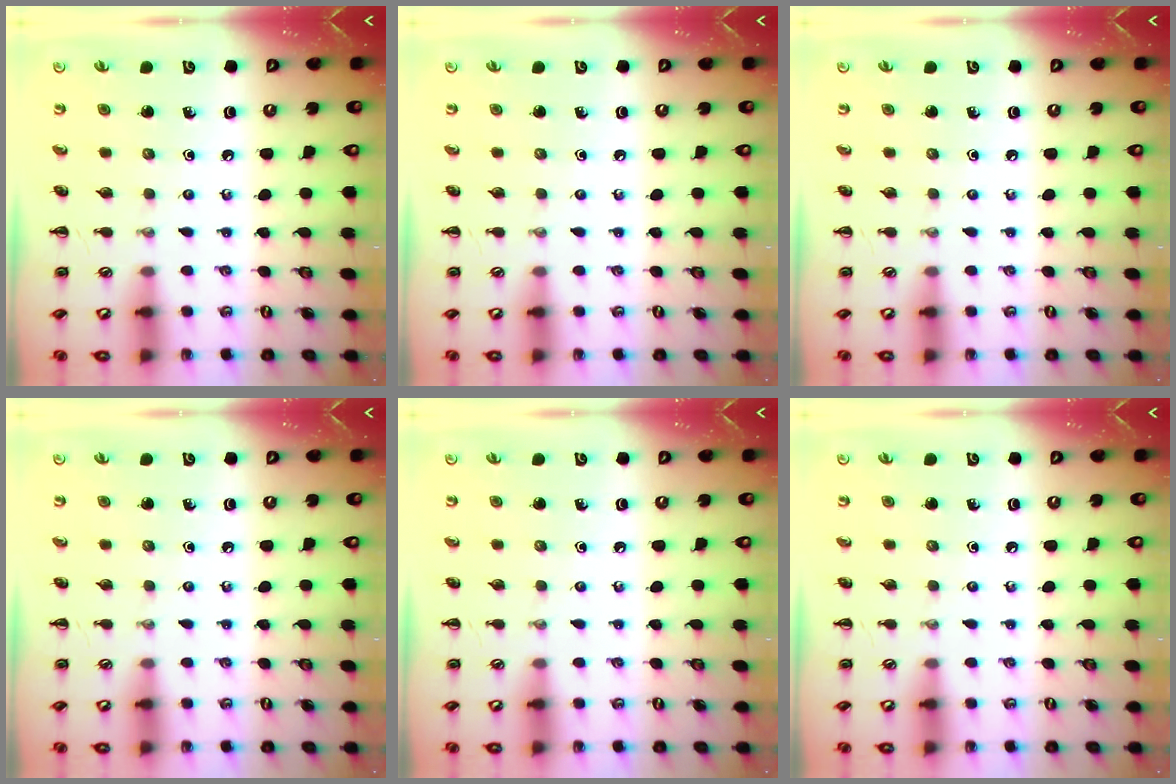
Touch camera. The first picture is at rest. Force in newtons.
{"total": 0.0}
{"total": 0.0}
{"total": 0.0}
{"total": 0.0}
{"total": 0.0}